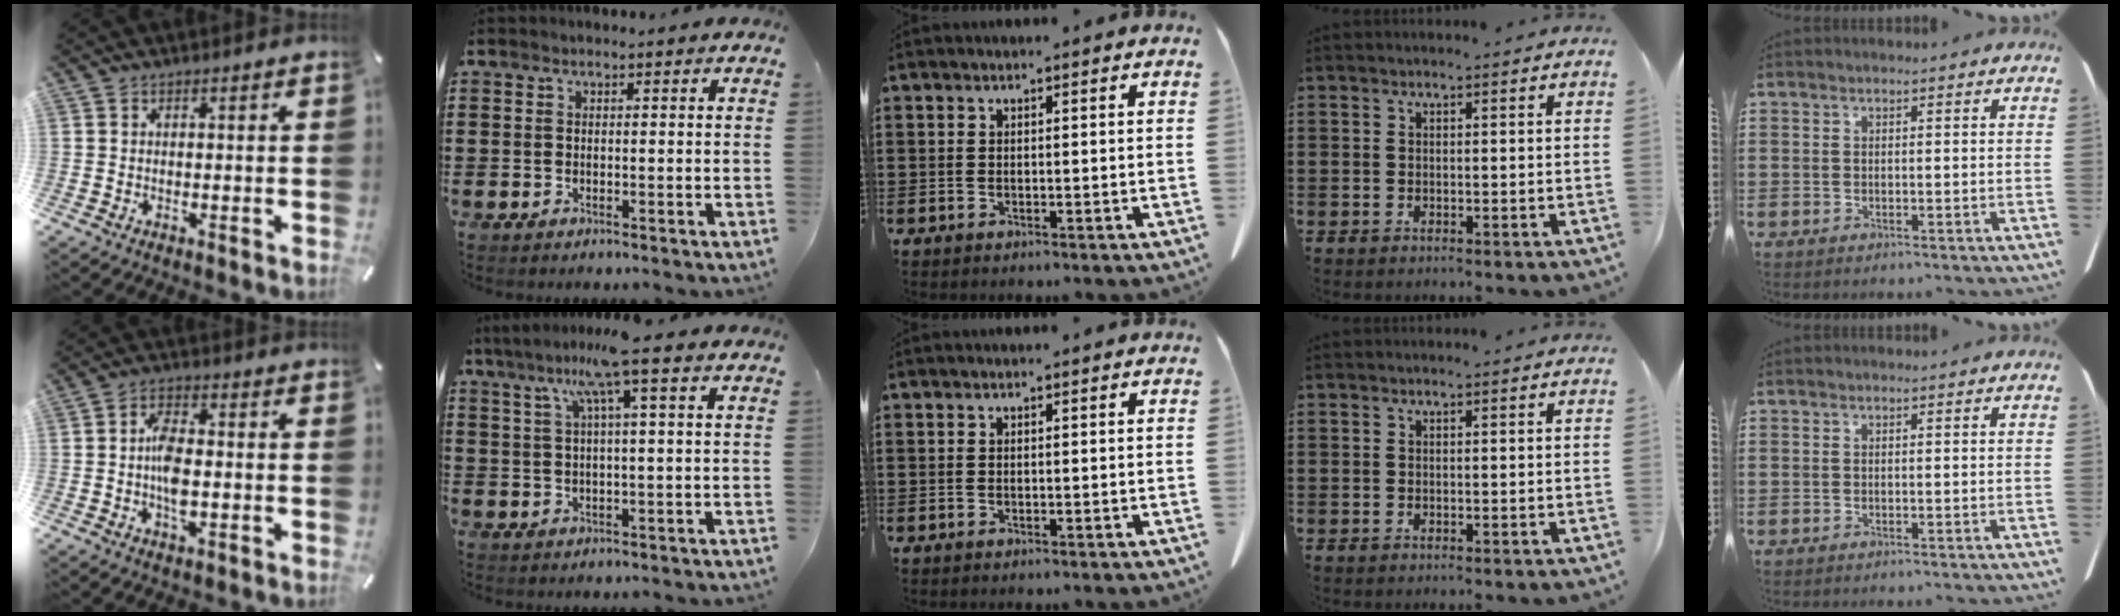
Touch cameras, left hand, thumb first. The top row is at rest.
{"thumb": {"total": 7.0, "force": [-1.0, 3.6, 6.0], "torque": [-0.113, 0.002, -0.021]}, "index": {"total": 7.7, "force": [3.6, -0.3, 6.8], "torque": [-0.141, 0.005, 0.060]}}